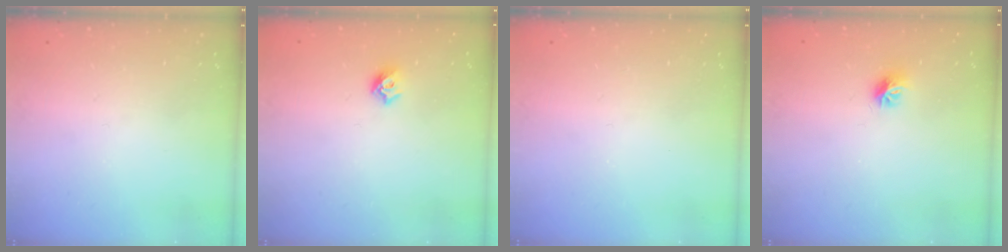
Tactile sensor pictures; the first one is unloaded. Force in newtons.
{"total": 5.4, "press": 5.3, "slide": 1.0}
{"total": 0.0}
{"total": 7.4, "press": 7.3, "slide": 0.6}